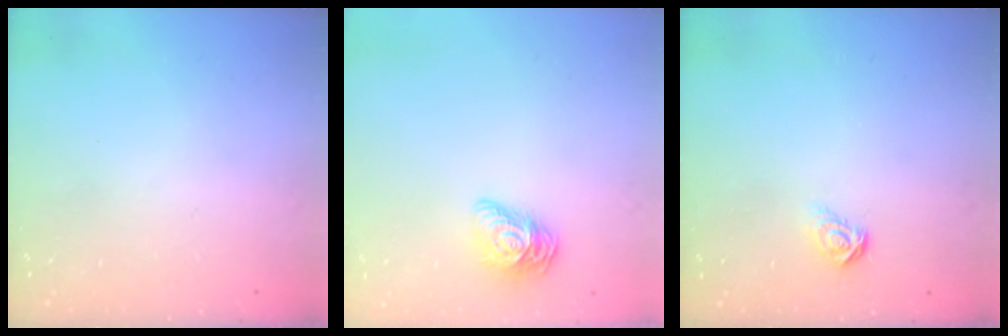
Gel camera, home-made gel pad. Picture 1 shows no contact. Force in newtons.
{"total": 10.6, "press": 10.6, "slide": 1.0}
{"total": 4.3, "press": 4.3, "slide": 0.5}